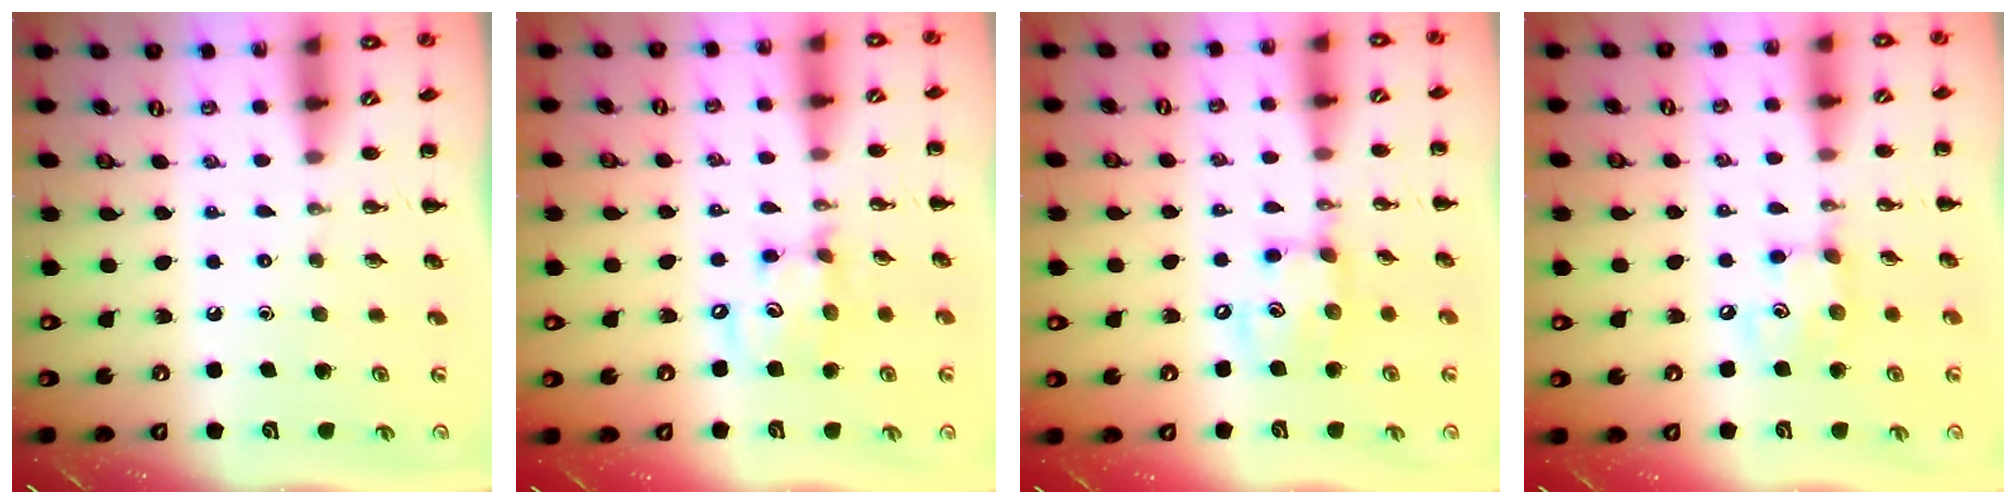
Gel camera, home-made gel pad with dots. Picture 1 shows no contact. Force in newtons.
{"total": 8.8, "press": 8.7, "slide": 1.2}
{"total": 10.5, "press": 10.4, "slide": 1.6}
{"total": 6.6, "press": 6.5, "slide": 0.7}